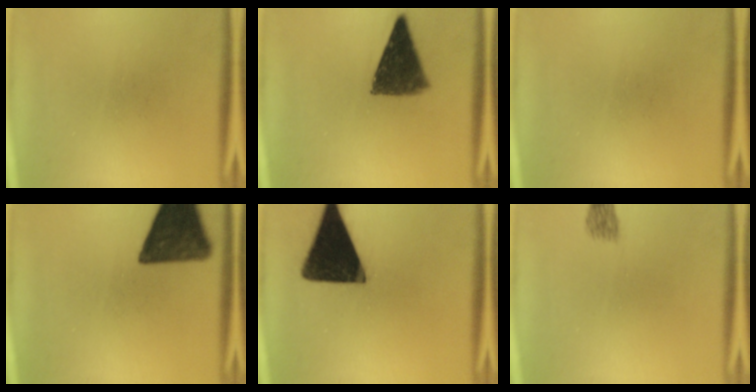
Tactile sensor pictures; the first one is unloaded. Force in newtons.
{"total": 10.5}
{"total": 0.0}
{"total": 13.7}
{"total": 19.2}
{"total": 2.1}